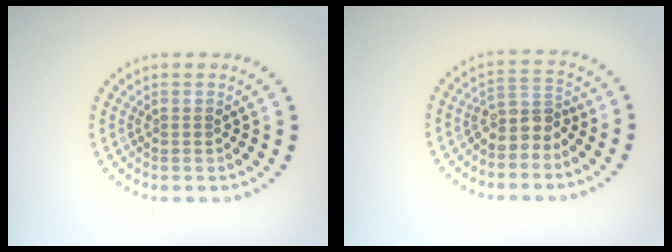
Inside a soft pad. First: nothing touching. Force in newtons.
{"total": 2.7, "press": 2.1, "slide": 1.7}